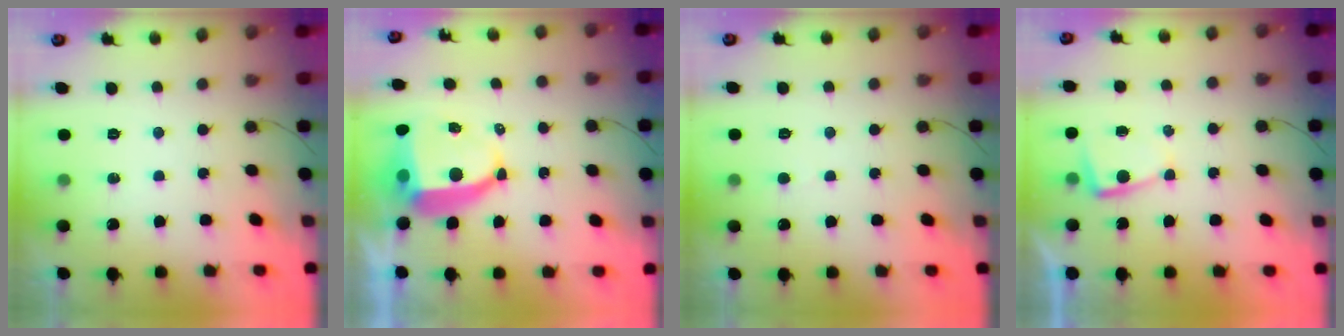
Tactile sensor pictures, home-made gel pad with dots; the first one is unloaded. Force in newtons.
{"total": 9.4, "press": 9.3, "slide": 1.2}
{"total": 1.7, "press": 1.7, "slide": 0.1}
{"total": 2.4, "press": 2.3, "slide": 0.4}